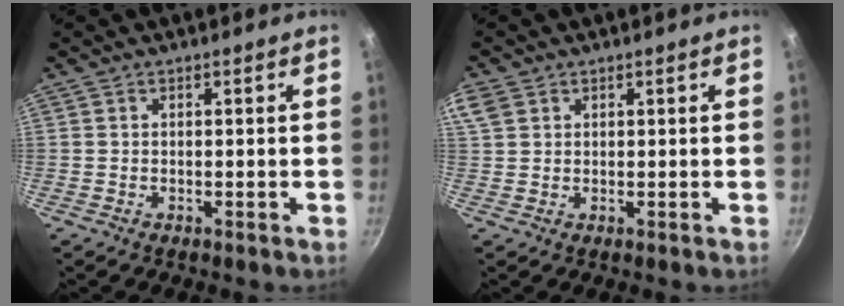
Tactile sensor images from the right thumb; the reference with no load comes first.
{"total": 6.2, "force": [2.8, 4.7, 3.1], "torque": [-0.066, 0.015, 0.057]}